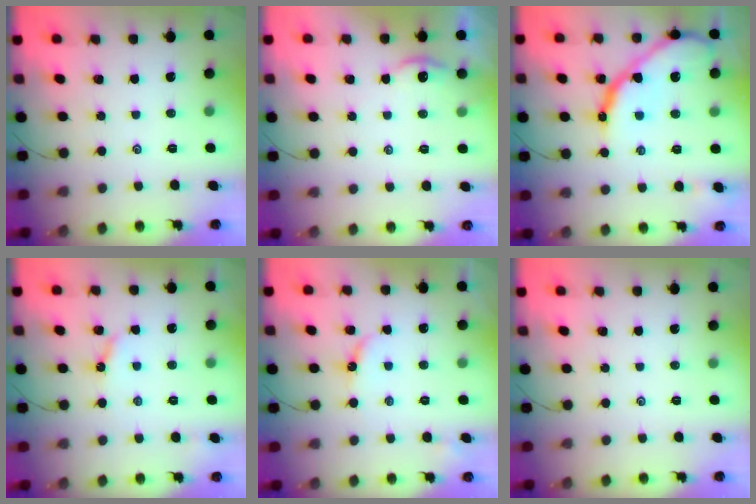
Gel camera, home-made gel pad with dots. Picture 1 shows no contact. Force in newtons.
{"total": 4.6, "press": 4.5, "slide": 0.3}
{"total": 16.6, "press": 16.5, "slide": 1.5}
{"total": 4.2, "press": 4.2, "slide": 0.2}
{"total": 5.6, "press": 5.6, "slide": 0.5}
{"total": 0.0}